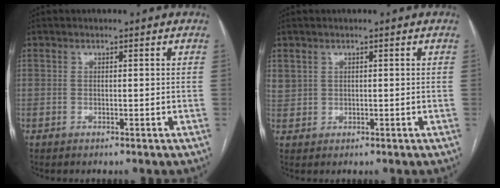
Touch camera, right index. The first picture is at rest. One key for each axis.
{"total": 2.2, "fx": 1.2, "fy": 1.8, "fz": 0.5, "tx": -0.007, "ty": 0.010, "tz": 0.029}